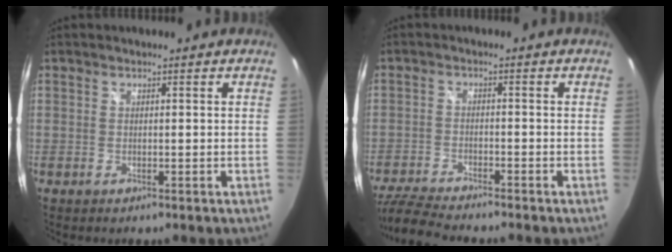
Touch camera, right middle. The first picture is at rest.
{"total": 8.2, "force": [-7.5, 0.3, 3.3], "torque": [-0.090, -0.021, -0.138]}